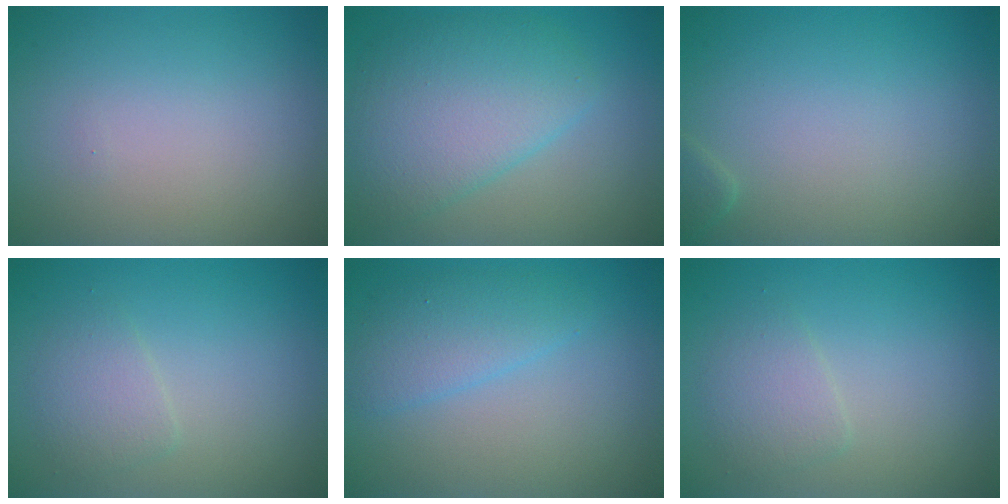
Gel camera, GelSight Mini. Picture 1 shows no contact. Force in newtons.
{"total": 6.1, "press": 6.1, "slide": 0.1}
{"total": 0.8, "press": 0.8, "slide": 0.1}
{"total": 1.9, "press": 1.9, "slide": 0.0}
{"total": 2.8, "press": 2.8, "slide": 0.2}
{"total": 1.9, "press": 1.9, "slide": 0.0}